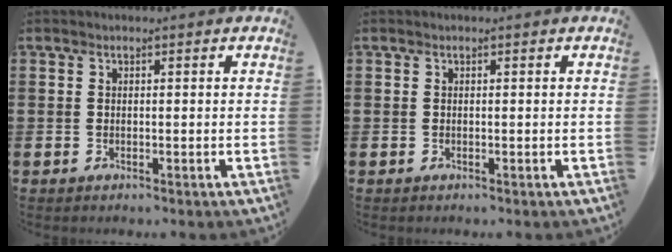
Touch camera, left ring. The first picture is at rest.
{"total": 0.0}